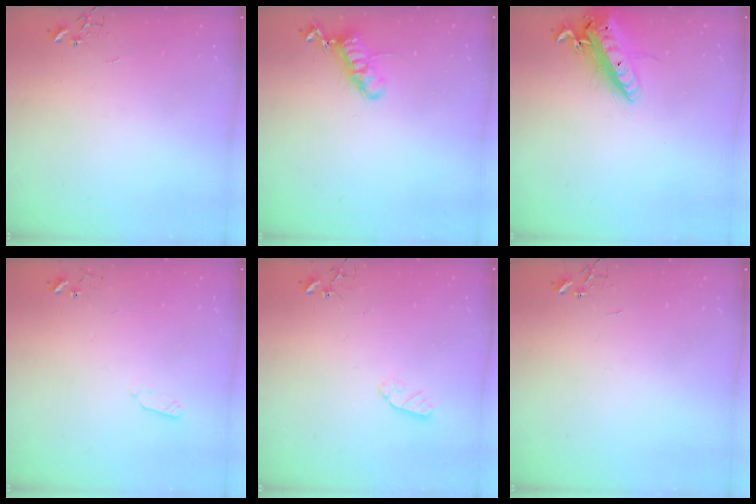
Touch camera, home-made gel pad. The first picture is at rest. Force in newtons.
{"total": 13.3, "press": 13.3, "slide": 0.9}
{"total": 16.9, "press": 16.6, "slide": 3.2}
{"total": 4.7, "press": 4.6, "slide": 0.9}
{"total": 6.2, "press": 6.2, "slide": 0.0}
{"total": 0.0}